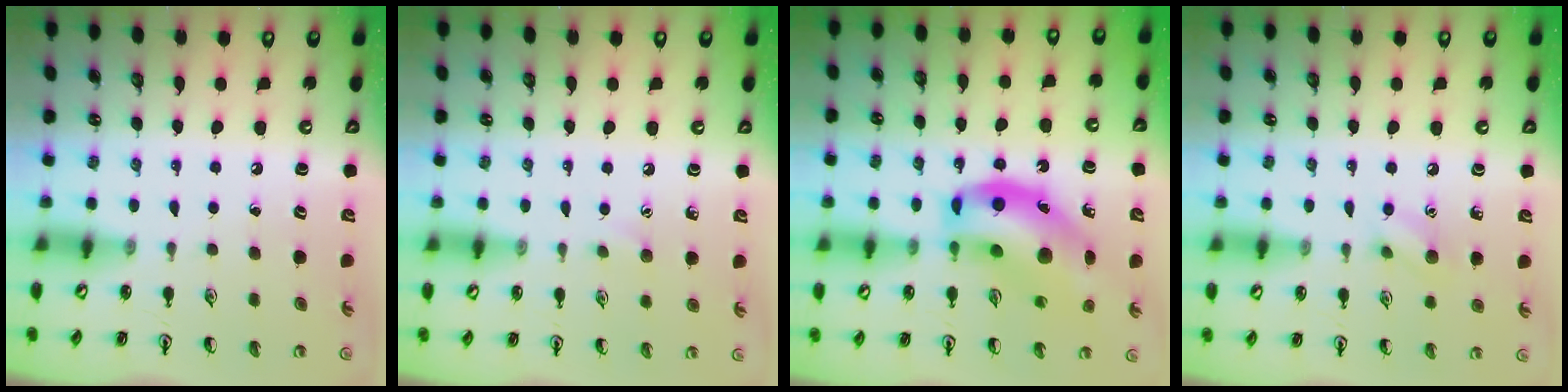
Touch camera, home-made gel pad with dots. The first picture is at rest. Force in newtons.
{"total": 3.8, "press": 3.6, "slide": 1.0}
{"total": 17.6, "press": 17.2, "slide": 3.8}
{"total": 6.8, "press": 6.6, "slide": 1.3}